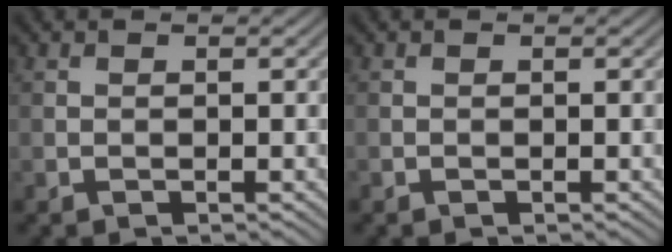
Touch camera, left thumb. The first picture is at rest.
{"total": 0.0}